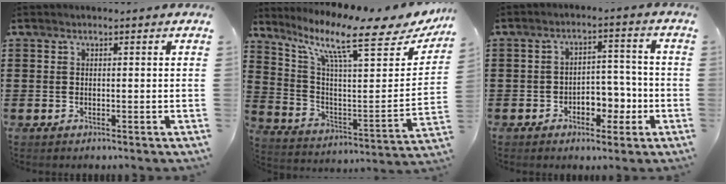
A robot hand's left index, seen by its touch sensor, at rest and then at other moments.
{"total": 12.4, "force": [8.8, 1.9, 8.5], "torque": [-0.176, -0.063, 0.134]}
{"total": 5.1, "force": [-2.2, 3.5, 3.0], "torque": [-0.041, 0.005, -0.046]}